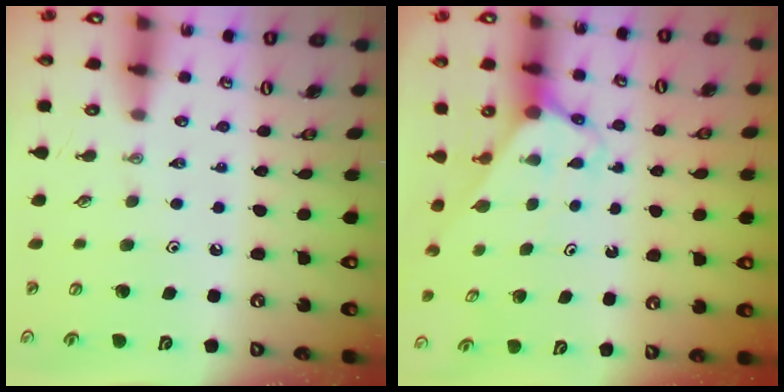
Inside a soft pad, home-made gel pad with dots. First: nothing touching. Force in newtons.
{"total": 2.6, "press": 2.6, "slide": 0.1}